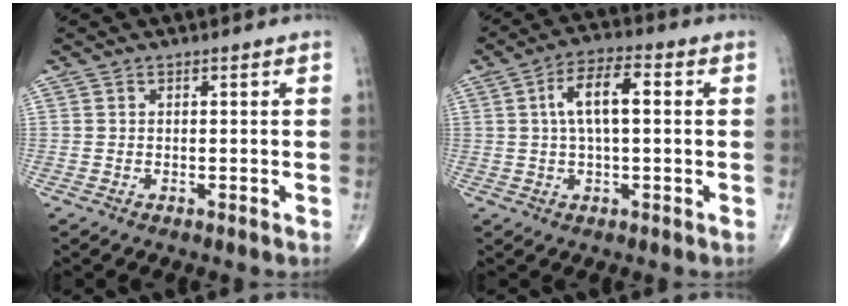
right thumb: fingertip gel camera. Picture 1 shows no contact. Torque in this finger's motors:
{"motor_torque": [0.47, 2.13, 0.80, -0.19, 0.28]}